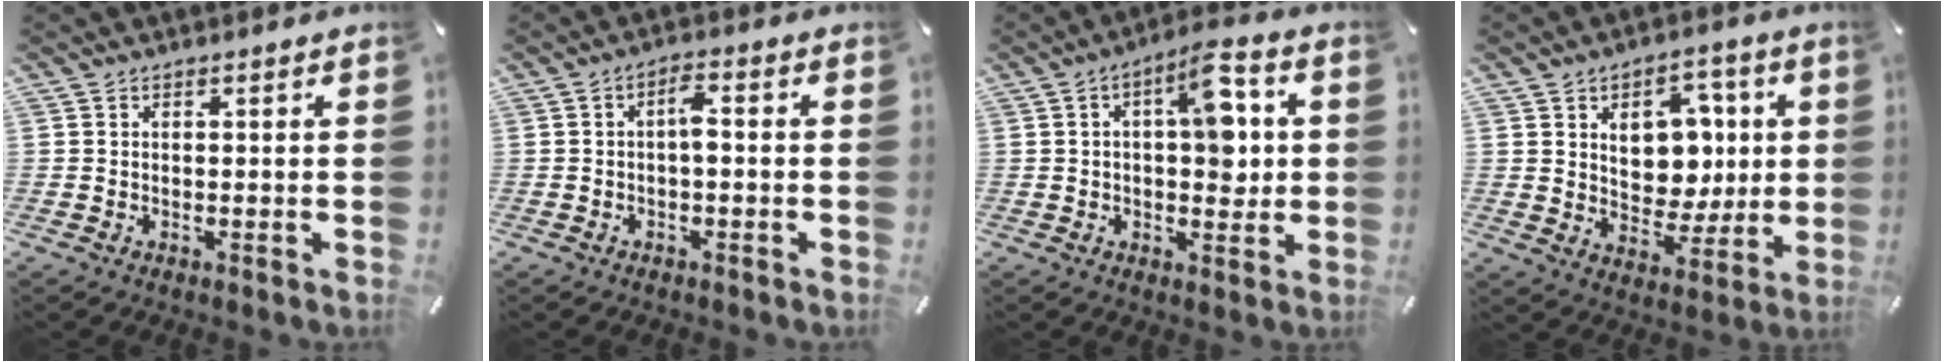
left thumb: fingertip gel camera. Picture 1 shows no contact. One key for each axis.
{"total": 3.7, "fx": -0.5, "fy": 1.5, "fz": 3.4, "tx": -0.063, "ty": 0.014, "tz": -0.012}
{"total": 11.1, "fx": 2.1, "fy": 5.6, "fz": 9.4, "tx": -0.114, "ty": -0.008, "tz": 0.031}
{"total": 12.4, "fx": 3.1, "fy": 9.7, "fz": 7.0, "tx": -0.094, "ty": -0.007, "tz": 0.063}